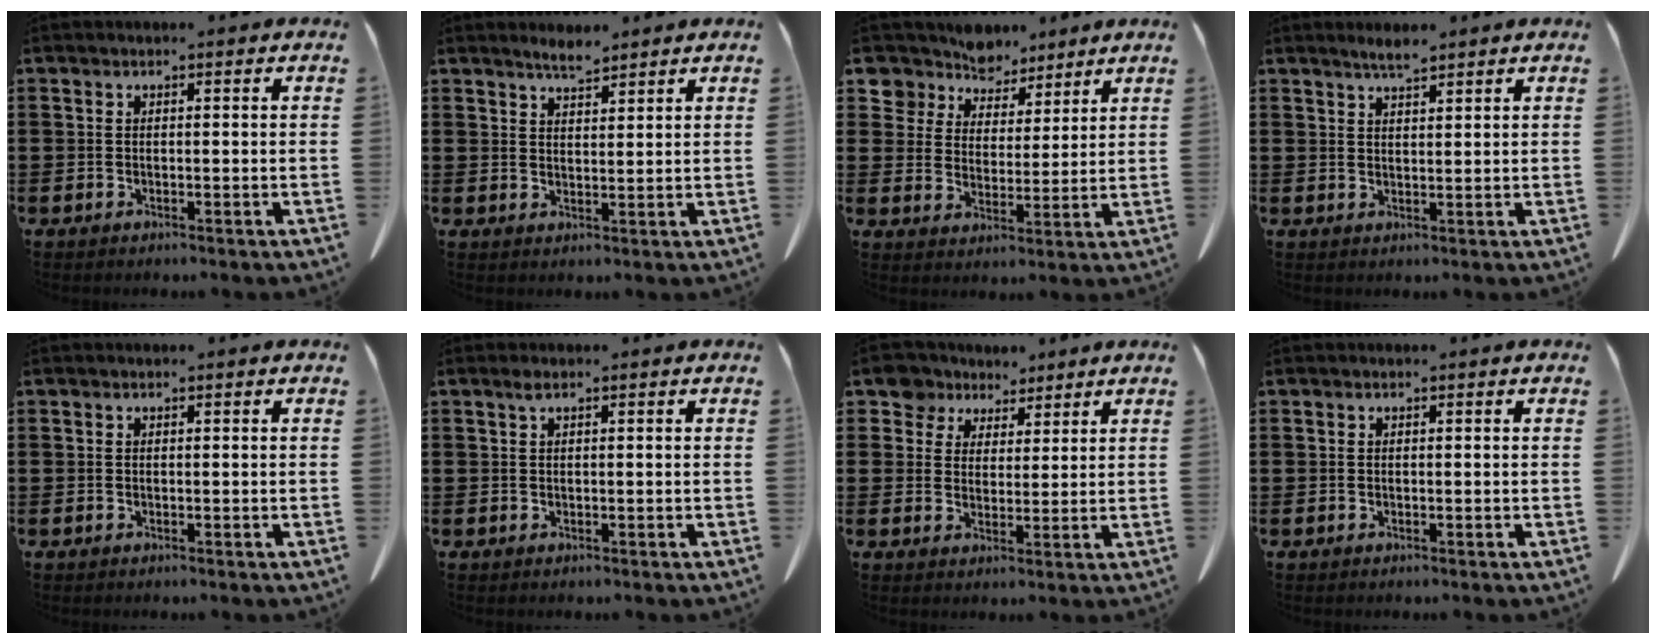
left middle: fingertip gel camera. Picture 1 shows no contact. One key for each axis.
{"total": 2.8, "fx": 2.7, "fy": 0.3, "fz": 0.9, "tx": -0.024, "ty": -0.005, "tz": 0.050}
{"total": 7.7, "fx": 7.0, "fy": 3.1, "fz": 0.1, "tx": -0.048, "ty": -0.039, "tz": 0.133}
{"total": 2.6, "fx": 2.2, "fy": 0.2, "fz": 1.3, "tx": -0.029, "ty": 0.000, "tz": 0.041}
{"total": 0.0}
{"total": 0.9, "fx": 0.5, "fy": 0.2, "fz": 0.7, "tx": -0.017, "ty": 0.001, "tz": 0.010}
{"total": 5.6, "fx": 4.3, "fy": 3.5, "fz": 0.5, "tx": -0.042, "ty": -0.003, "tz": 0.082}
{"total": 0.0}